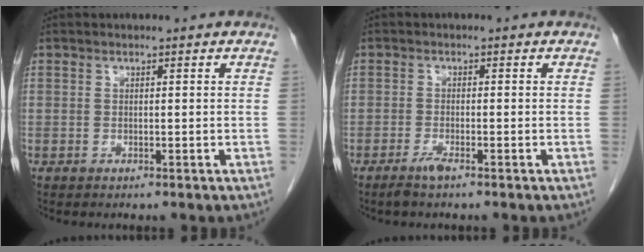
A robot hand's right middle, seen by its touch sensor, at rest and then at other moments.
{"total": 1.8, "force": [-1.4, -0.1, 1.2], "torque": [-0.029, -0.005, -0.028]}